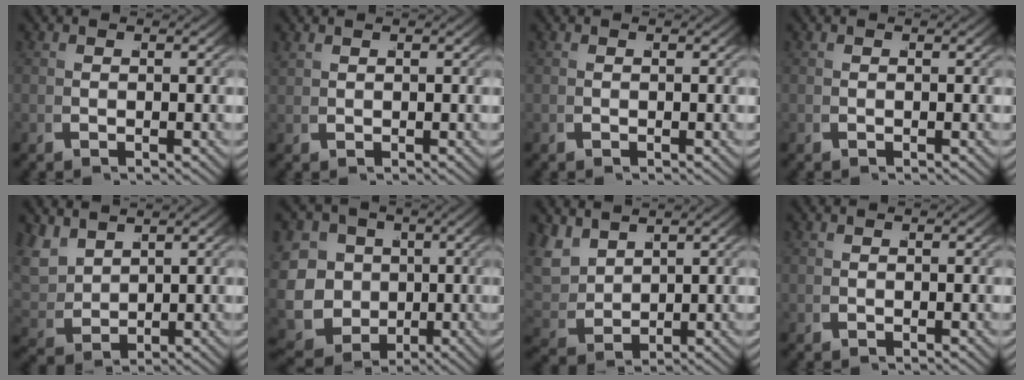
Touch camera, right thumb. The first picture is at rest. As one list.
[{"total": 0.9, "force": [0.8, -0.4, 0.1], "torque": [0.001, 0.008, 0.019]}, {"total": 0.0}, {"total": 0.0}, {"total": 4.3, "force": [1.7, 2.9, 2.6], "torque": [-0.072, -0.007, 0.044]}, {"total": 16.6, "force": [-3.0, 14.4, 7.6], "torque": [-0.189, -0.066, -0.049]}, {"total": 4.7, "force": [1.6, 3.3, 2.9], "torque": [-0.081, -0.010, 0.041]}, {"total": 0.0}]